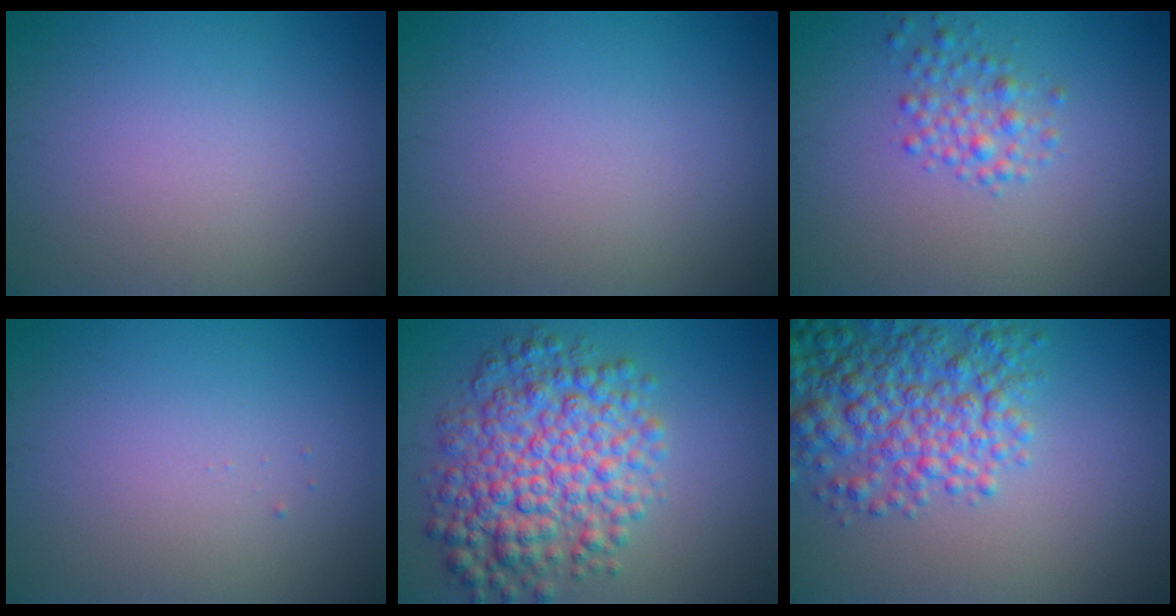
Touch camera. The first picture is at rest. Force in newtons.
{"total": 0.0}
{"total": 2.1, "press": 2.1, "slide": 0.1}
{"total": 0.0}
{"total": 7.7, "press": 7.7, "slide": 0.1}
{"total": 6.7, "press": 6.7, "slide": 0.2}